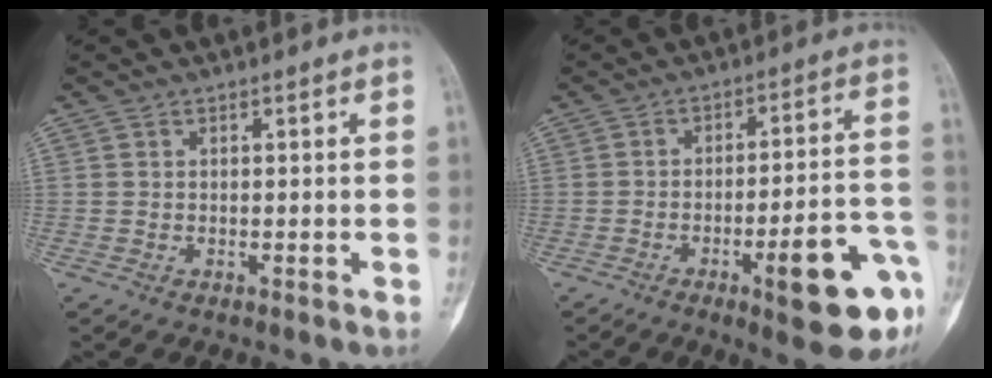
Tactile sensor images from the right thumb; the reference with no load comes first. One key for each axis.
{"total": 15.3, "fx": -6.9, "fy": 3.6, "fz": 13.2, "tx": -0.149, "ty": 0.040, "tz": -0.086}